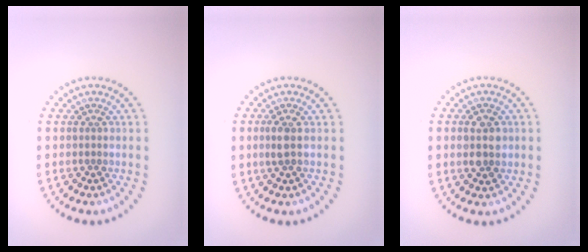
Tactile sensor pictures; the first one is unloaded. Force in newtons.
{"total": 1.5, "press": 1.3, "slide": 0.6}
{"total": 2.5, "press": 2.4, "slide": 0.5}